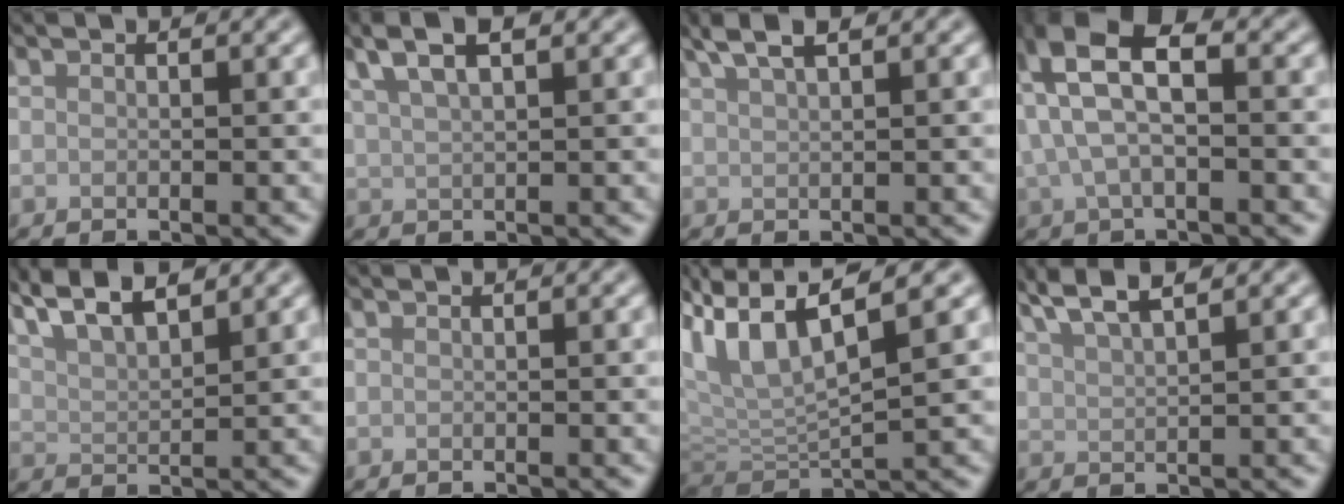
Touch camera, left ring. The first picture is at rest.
{"total": 4.6, "force": [3.0, 1.4, 3.2], "torque": [-0.062, 0.017, 0.056]}
{"total": 3.0, "force": [2.1, 0.7, 2.0], "torque": [-0.028, 0.010, 0.037]}
{"total": 7.8, "force": [2.2, 3.8, 6.4], "torque": [-0.144, 0.014, 0.041]}
{"total": 6.9, "force": [5.2, 1.8, 4.1], "torque": [-0.058, 0.028, 0.064]}
{"total": 0.0}
{"total": 7.6, "force": [3.3, 2.5, 6.4], "torque": [-0.131, 0.009, 0.060]}
{"total": 4.2, "force": [3.2, 0.8, 2.6], "torque": [-0.042, 0.019, 0.050]}